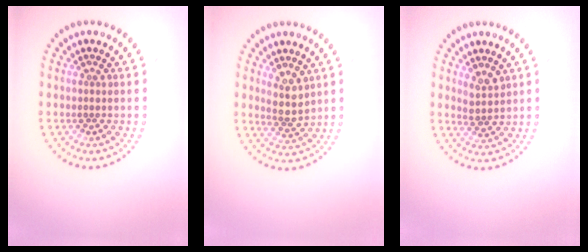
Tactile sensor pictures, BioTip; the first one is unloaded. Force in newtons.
{"total": 2.7, "press": 2.3, "slide": 1.4}
{"total": 1.9, "press": 1.4, "slide": 1.2}